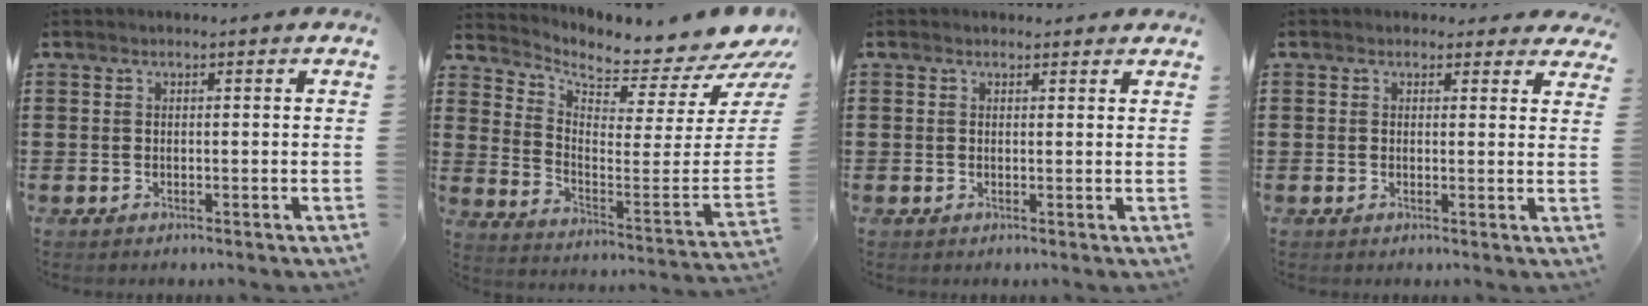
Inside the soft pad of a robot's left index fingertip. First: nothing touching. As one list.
[{"total": 4.6, "force": [4.1, 0.8, 1.9], "torque": [-0.039, -0.069, 0.061]}, {"total": 1.3, "force": [1.0, 0.8, 0.0], "torque": [-0.003, 0.005, 0.019]}, {"total": 2.0, "force": [1.6, 1.2, 0.2], "torque": [-0.003, 0.003, 0.028]}]